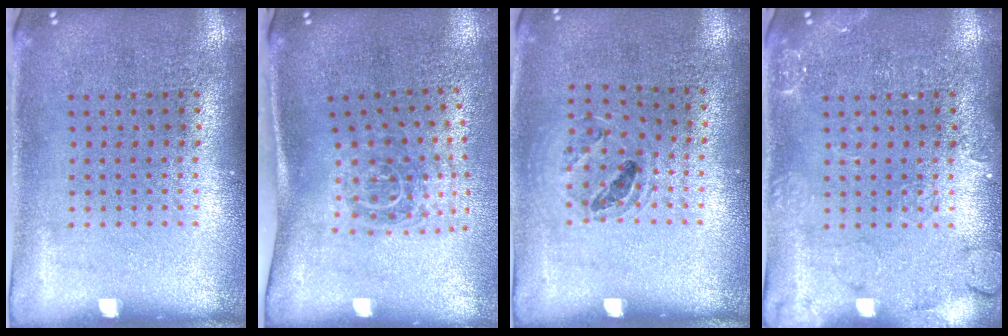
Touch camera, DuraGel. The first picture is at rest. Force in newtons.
{"total": 1.8, "press": 1.2, "slide": 1.4}
{"total": 0.9, "press": 0.9, "slide": 0.1}
{"total": 2.4, "press": 2.4, "slide": 0.4}